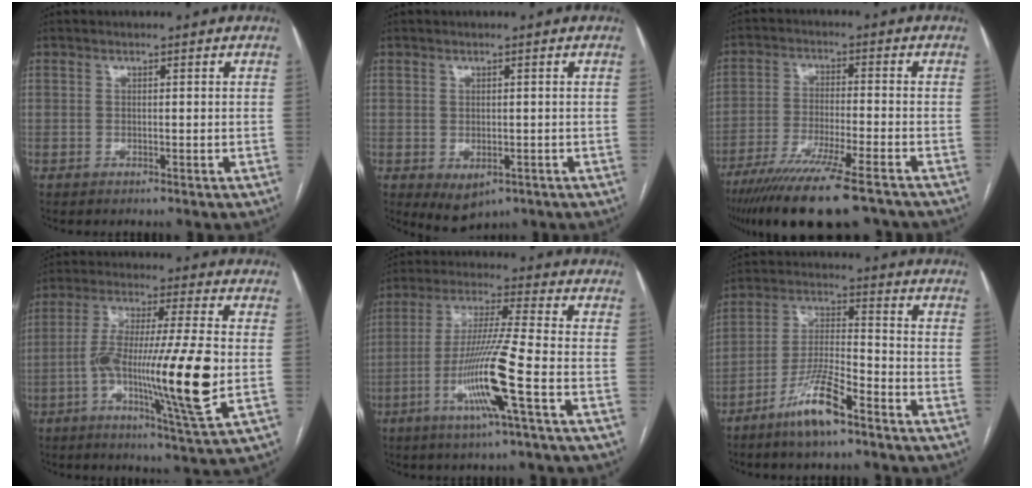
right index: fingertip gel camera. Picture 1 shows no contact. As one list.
[{"total": 4.1, "force": [-1.7, 2.7, 2.6], "torque": [-0.041, -0.006, -0.011]}, {"total": 18.7, "force": [-14.7, 1.9, 11.4], "torque": [-0.180, -0.045, -0.238]}, {"total": 16.7, "force": [-3.1, 0.2, 16.4], "torque": [-0.300, -0.009, -0.061]}, {"total": 12.5, "force": [-4.6, -1.2, 11.6], "torque": [-0.231, -0.013, -0.094]}, {"total": 10.0, "force": [-6.6, 1.4, 7.4], "torque": [-0.153, -0.012, -0.129]}]